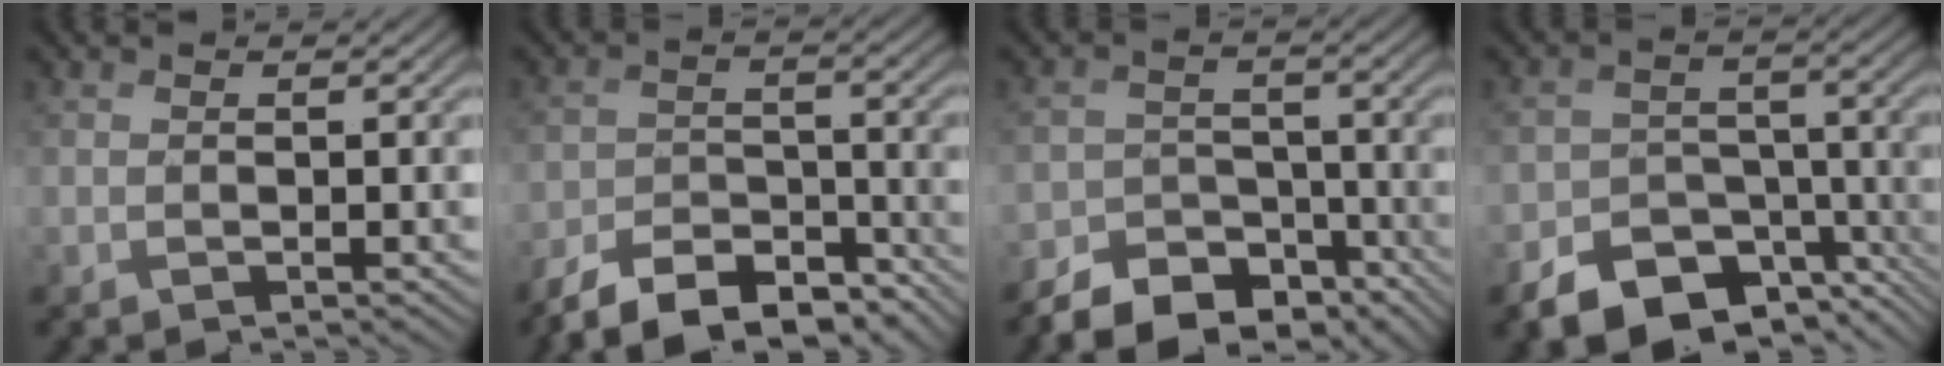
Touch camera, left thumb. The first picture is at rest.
{"total": 10.8, "force": [-9.0, 4.4, 4.0], "torque": [-0.060, -0.018, -0.151]}
{"total": 9.0, "force": [-7.2, 5.0, 2.1], "torque": [-0.024, -0.016, -0.114]}
{"total": 9.9, "force": [-6.1, 6.5, 4.3], "torque": [-0.067, -0.029, -0.101]}